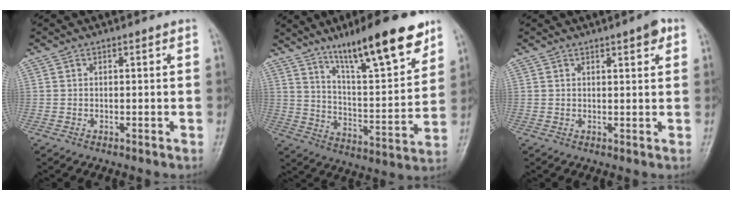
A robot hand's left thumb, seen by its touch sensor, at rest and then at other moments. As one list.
[{"total": 19.1, "force": [12.9, 4.0, 13.5], "torque": [-0.181, -0.066, 0.212]}, {"total": 3.2, "force": [1.8, 0.9, 2.5], "torque": [-0.027, -0.006, 0.022]}]